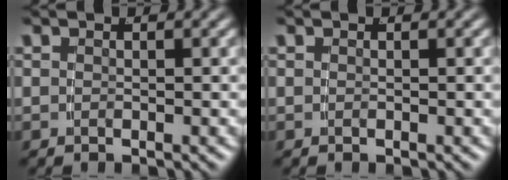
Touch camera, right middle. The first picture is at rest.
{"total": 0.0}